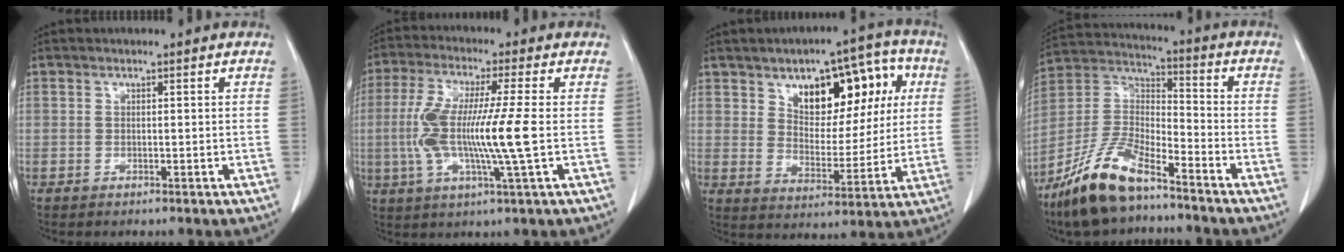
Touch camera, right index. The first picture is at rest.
{"total": 12.4, "force": [-0.9, 0.1, 12.4], "torque": [-0.256, -0.003, -0.023]}
{"total": 13.6, "force": [5.3, 6.9, 10.5], "torque": [-0.132, 0.031, 0.084]}
{"total": 13.7, "force": [-10.0, 3.8, 8.6], "torque": [-0.179, 0.001, -0.189]}